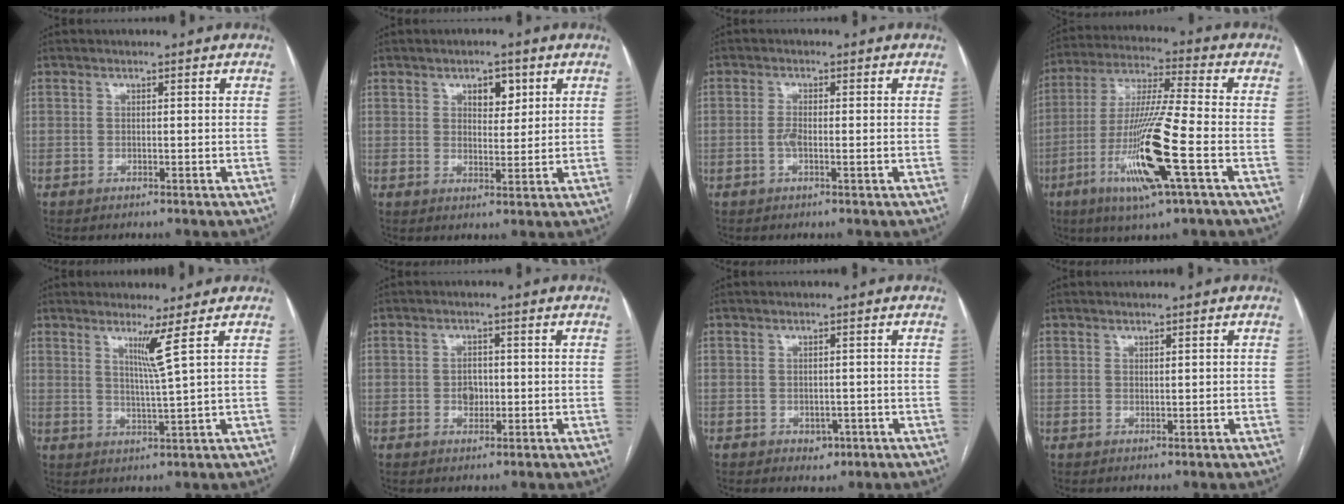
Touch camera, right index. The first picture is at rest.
{"total": 4.1, "force": [1.9, 2.2, 2.9], "torque": [-0.040, 0.004, 0.030]}
{"total": 2.0, "force": [-0.5, 0.5, 1.8], "torque": [-0.040, 0.000, -0.012]}
{"total": 16.0, "force": [-5.7, 0.0, 15.0], "torque": [-0.304, -0.020, -0.108]}
{"total": 3.9, "force": [2.0, -1.8, 2.9], "torque": [-0.057, -0.019, 0.043]}
{"total": 2.6, "force": [-0.4, 1.9, 1.7], "torque": [-0.022, 0.005, -0.004]}
{"total": 2.3, "force": [-1.1, 1.7, 1.1], "torque": [-0.010, 0.004, -0.006]}
{"total": 0.7, "force": [0.2, 0.2, 0.6], "torque": [-0.011, 0.000, 0.004]}